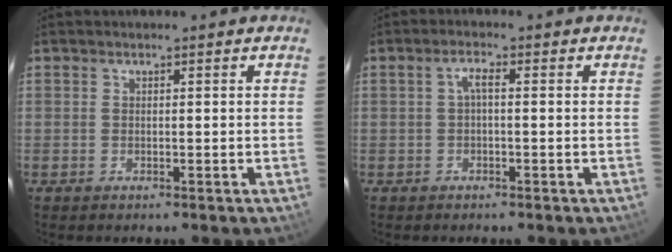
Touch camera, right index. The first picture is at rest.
{"total": 1.9, "force": [-0.2, 0.5, 1.8], "torque": [-0.038, 0.009, -0.004]}